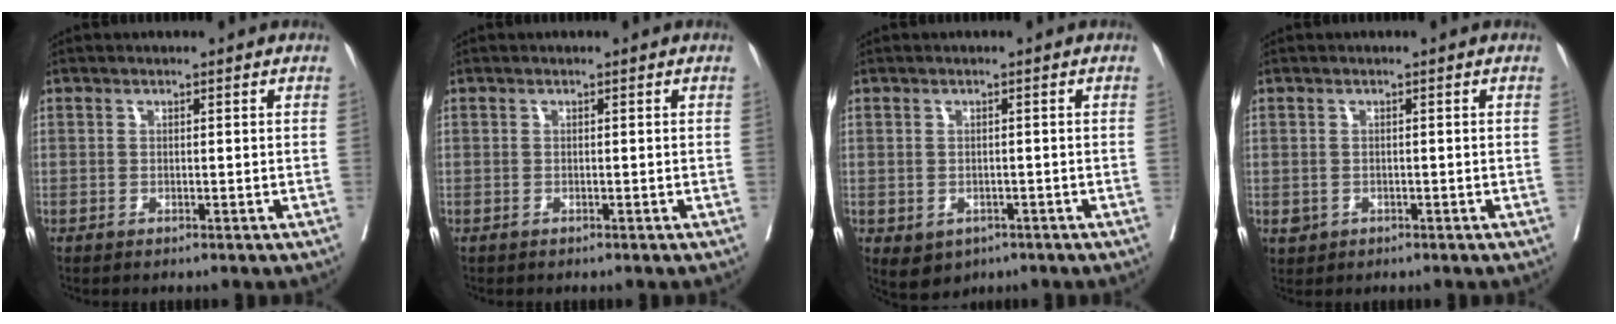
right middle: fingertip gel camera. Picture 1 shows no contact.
{"total": 0.0}
{"total": 4.0, "force": [-2.0, 3.1, 1.5], "torque": [-0.016, -0.001, -0.018]}
{"total": 1.4, "force": [-0.4, 1.3, 0.3], "torque": [-0.005, 0.003, 0.000]}